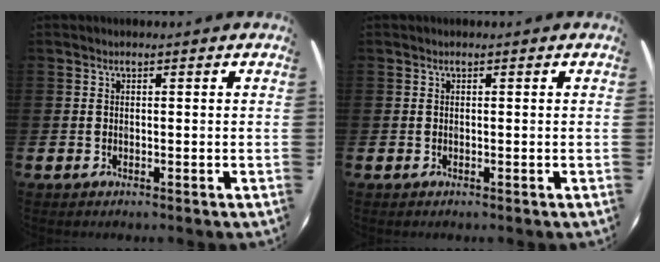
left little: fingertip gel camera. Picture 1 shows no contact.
{"total": 0.0}